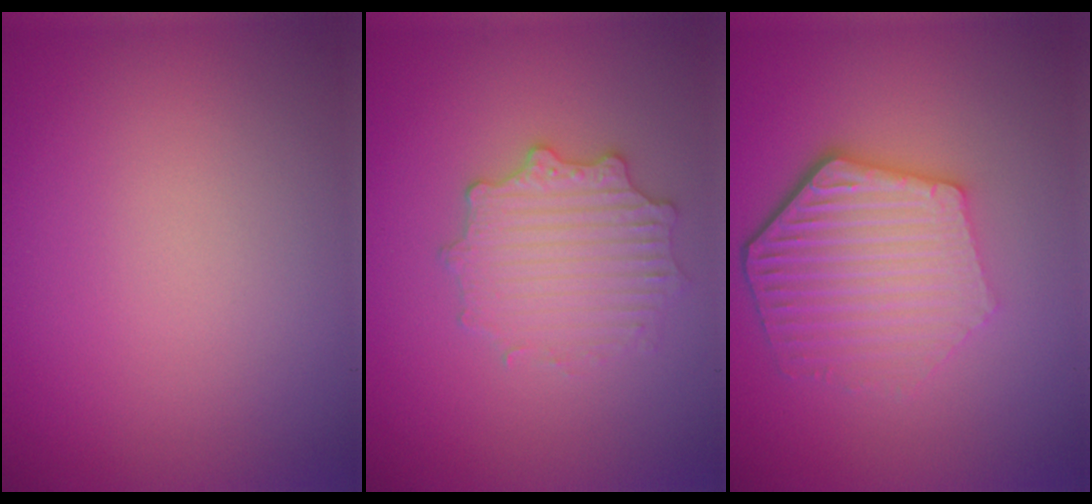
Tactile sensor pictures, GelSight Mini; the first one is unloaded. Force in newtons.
{"total": 3.0, "press": 2.9, "slide": 0.8}
{"total": 6.1, "press": 4.5, "slide": 4.1}